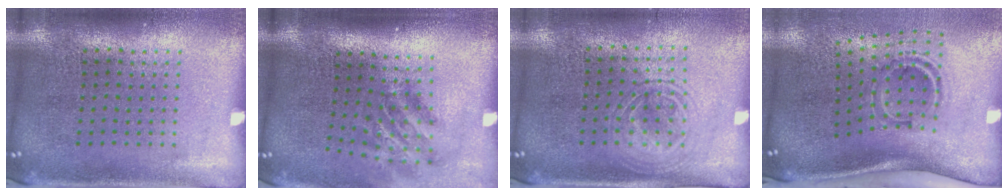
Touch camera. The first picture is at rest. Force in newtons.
{"total": 1.9, "press": 1.2, "slide": 1.4}
{"total": 1.5, "press": 1.3, "slide": 0.6}
{"total": 2.1, "press": 1.2, "slide": 1.7}